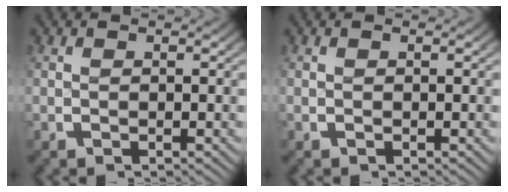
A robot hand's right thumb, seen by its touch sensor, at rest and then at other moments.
{"total": 0.0}